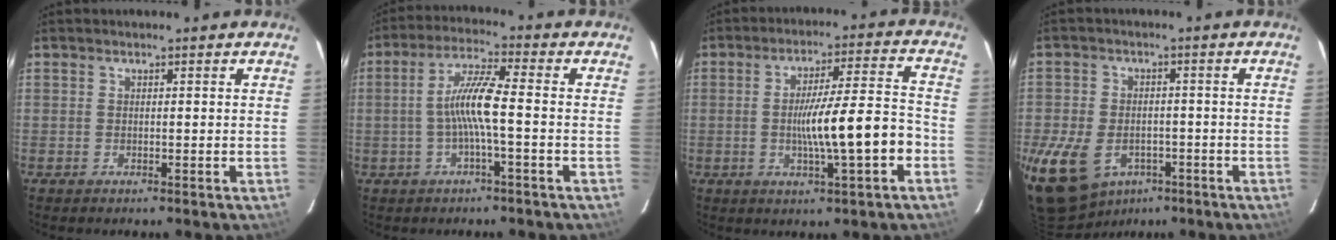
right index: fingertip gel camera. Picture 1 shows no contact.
{"total": 7.6, "force": [-1.4, 0.1, 7.4], "torque": [-0.157, 0.011, -0.026]}
{"total": 11.7, "force": [-3.3, 0.6, 11.2], "torque": [-0.181, -0.004, -0.045]}
{"total": 17.4, "force": [-7.8, 12.0, 9.9], "torque": [-0.253, -0.027, -0.116]}